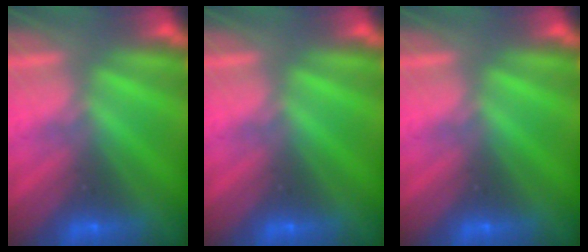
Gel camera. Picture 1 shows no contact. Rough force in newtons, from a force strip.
{"total": 0.0}
{"total": 0.0}